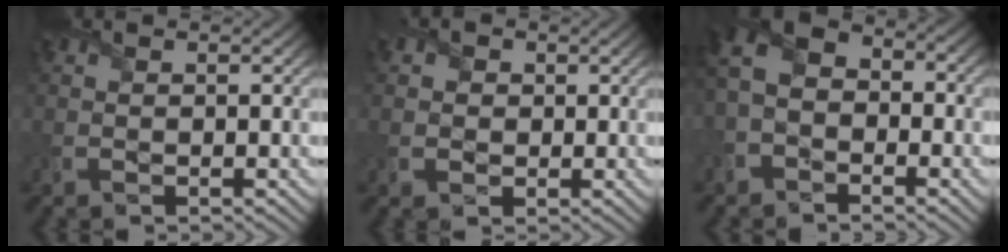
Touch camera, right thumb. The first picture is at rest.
{"total": 2.8, "force": [0.5, 2.7, 0.7], "torque": [-0.033, -0.002, -0.001]}
{"total": 7.1, "force": [-1.6, 5.4, 4.4], "torque": [-0.104, 0.004, -0.035]}